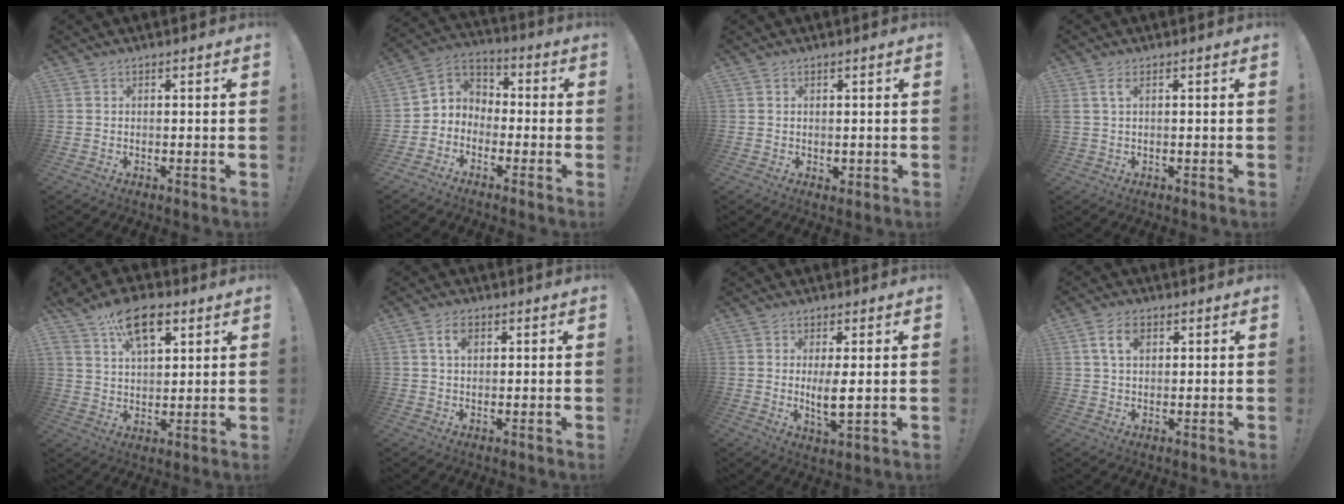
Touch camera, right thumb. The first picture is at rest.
{"total": 5.9, "force": [-3.5, 4.7, 0.7], "torque": [-0.016, 0.020, -0.059]}
{"total": 1.1, "force": [0.6, 0.9, 0.5], "torque": [-0.007, 0.000, 0.011]}
{"total": 2.4, "force": [0.7, 0.5, 2.3], "torque": [-0.050, 0.004, 0.014]}
{"total": 13.2, "force": [7.4, 7.2, 8.3], "torque": [-0.129, -0.024, 0.133]}
{"total": 4.4, "force": [1.5, 2.4, 3.3], "torque": [-0.053, 0.001, 0.023]}
{"total": 5.8, "force": [0.7, 1.4, 5.6], "torque": [-0.106, -0.017, 0.011]}
{"total": 6.1, "force": [2.0, 3.6, 4.4], "torque": [-0.075, 0.005, 0.037]}